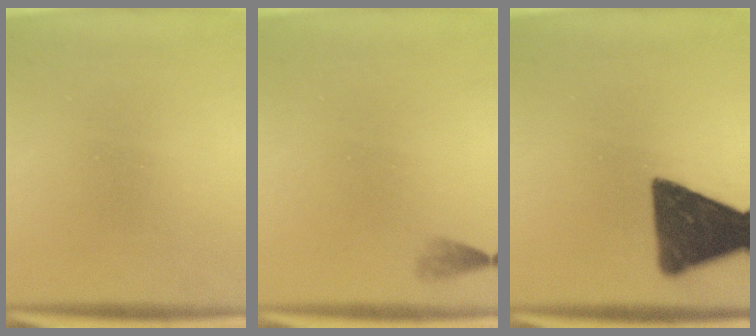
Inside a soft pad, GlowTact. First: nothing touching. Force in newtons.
{"total": 1.4}
{"total": 13.5}